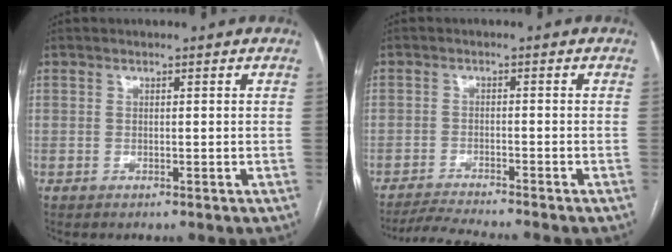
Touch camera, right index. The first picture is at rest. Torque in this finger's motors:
{"motor_torque": [-1.03, -1.10, -0.83, -0.11]}